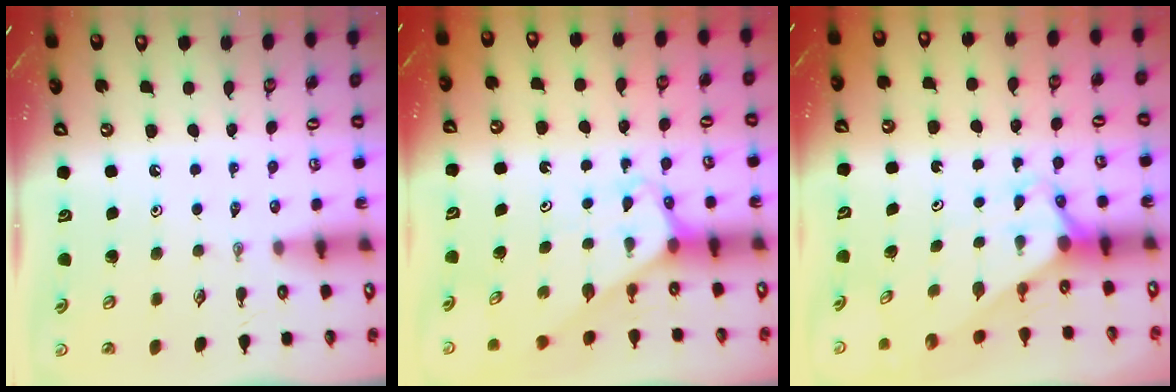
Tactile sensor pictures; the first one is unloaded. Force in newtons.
{"total": 3.1, "press": 3.1, "slide": 0.2}
{"total": 2.7, "press": 2.7, "slide": 0.0}